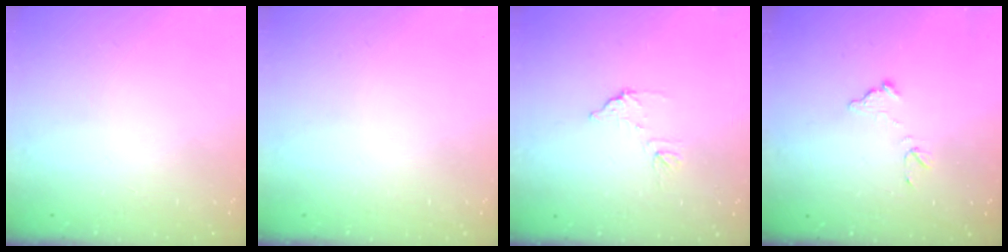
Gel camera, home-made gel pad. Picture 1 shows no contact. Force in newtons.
{"total": 0.0}
{"total": 7.0, "press": 7.0, "slide": 0.3}
{"total": 6.9, "press": 6.9, "slide": 0.4}